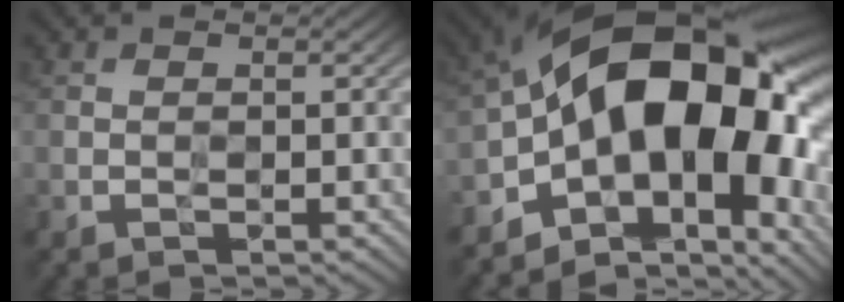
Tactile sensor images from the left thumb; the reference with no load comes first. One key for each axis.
{"total": 19.1, "fx": -1.2, "fy": 10.9, "fz": 15.7, "tx": -0.246, "ty": 0.012, "tz": -0.030}